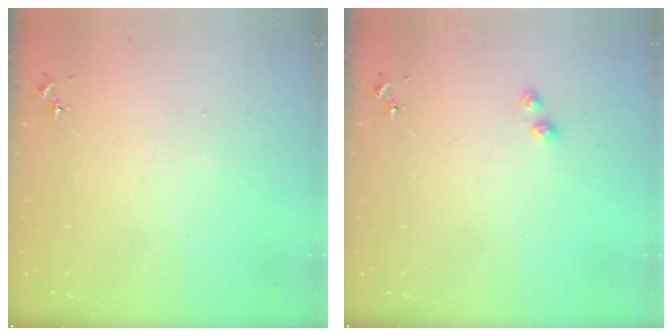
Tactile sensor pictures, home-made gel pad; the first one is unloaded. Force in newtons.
{"total": 3.2, "press": 3.2, "slide": 0.4}